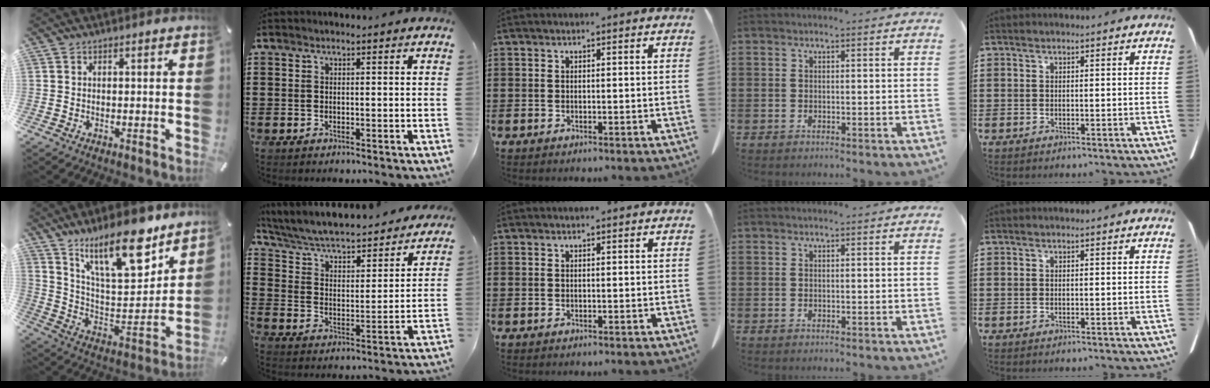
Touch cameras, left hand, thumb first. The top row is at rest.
{"thumb": {"total": 20.9, "force": [14.5, 7.8, 12.9], "torque": [-0.203, -0.093, 0.243]}, "index": {"total": 4.6, "force": [4.2, 0.7, 1.7], "torque": [-0.055, -0.042, 0.064]}}